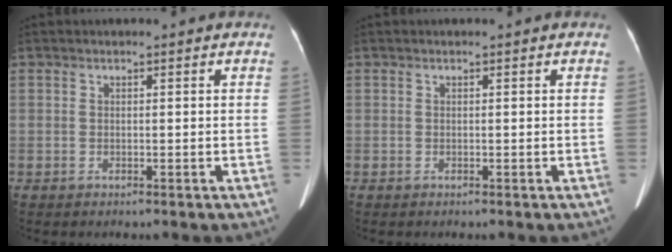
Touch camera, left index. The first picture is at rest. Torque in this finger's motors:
{"motor_torque": [0.00, 0.00, 0.00, 0.00]}